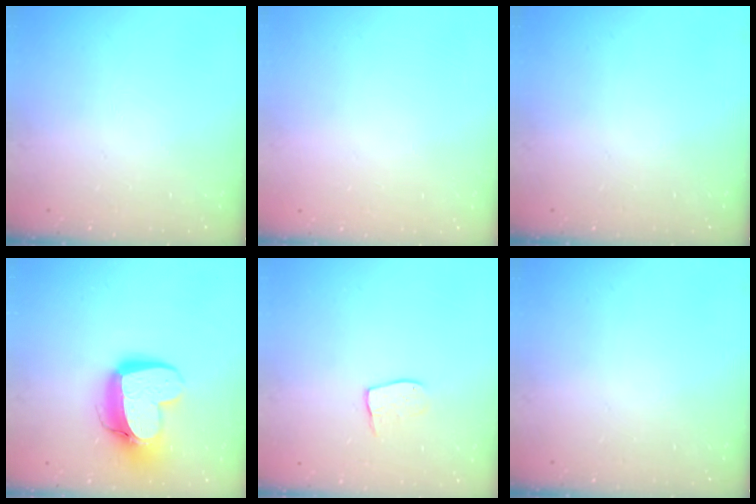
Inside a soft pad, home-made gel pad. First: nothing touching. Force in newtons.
{"total": 0.0}
{"total": 0.0}
{"total": 15.5, "press": 15.5, "slide": 1.2}
{"total": 7.0, "press": 7.0, "slide": 0.5}
{"total": 0.0}